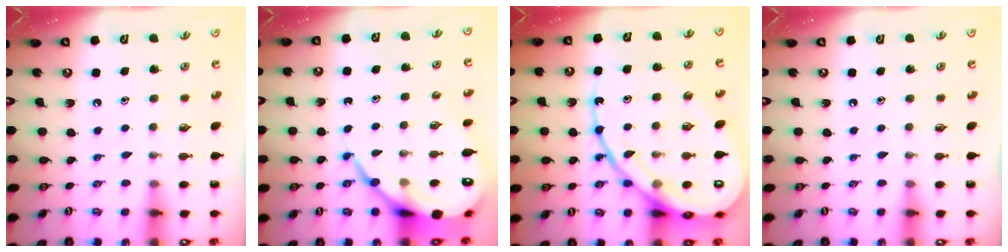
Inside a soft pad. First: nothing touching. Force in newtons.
{"total": 13.7, "press": 13.6, "slide": 1.5}
{"total": 20.9, "press": 20.8, "slide": 2.3}
{"total": 0.0}